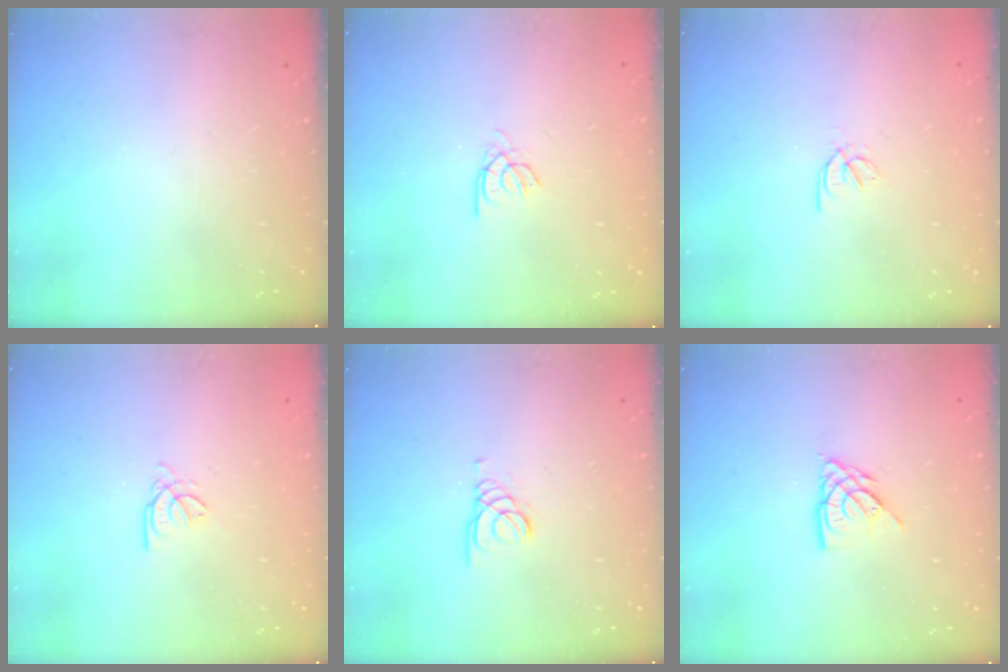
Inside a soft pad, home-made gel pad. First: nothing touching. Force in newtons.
{"total": 2.2, "press": 2.1, "slide": 0.4}
{"total": 2.3, "press": 2.2, "slide": 0.5}
{"total": 2.7, "press": 2.7, "slide": 0.4}
{"total": 1.5, "press": 1.5, "slide": 0.1}
{"total": 7.6, "press": 7.6, "slide": 0.5}